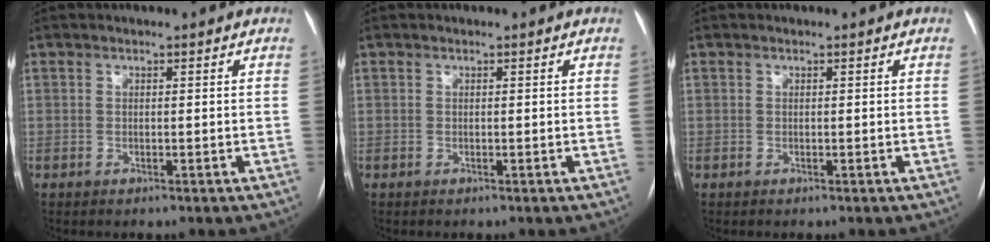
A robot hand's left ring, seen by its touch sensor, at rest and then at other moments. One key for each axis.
{"total": 0.0}
{"total": 0.0}